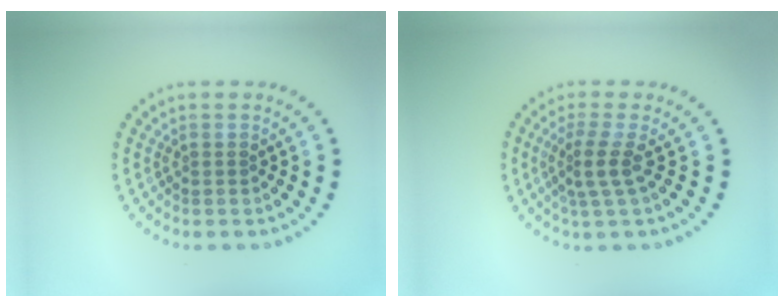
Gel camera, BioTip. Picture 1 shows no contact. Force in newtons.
{"total": 2.7, "press": 1.9, "slide": 1.9}